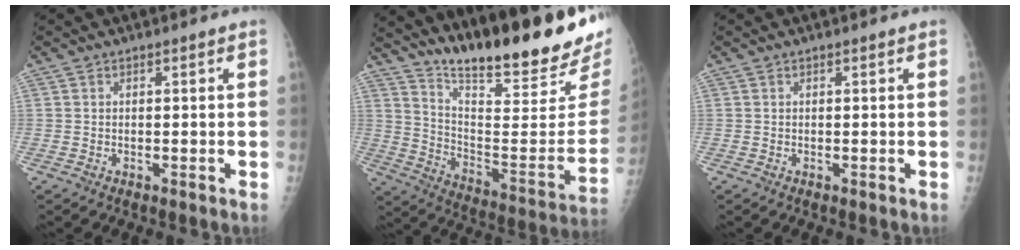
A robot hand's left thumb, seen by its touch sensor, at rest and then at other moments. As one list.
[{"total": 26.2, "force": [21.6, 3.3, 14.5], "torque": [-0.201, -0.149, 0.322]}, {"total": 0.0}]